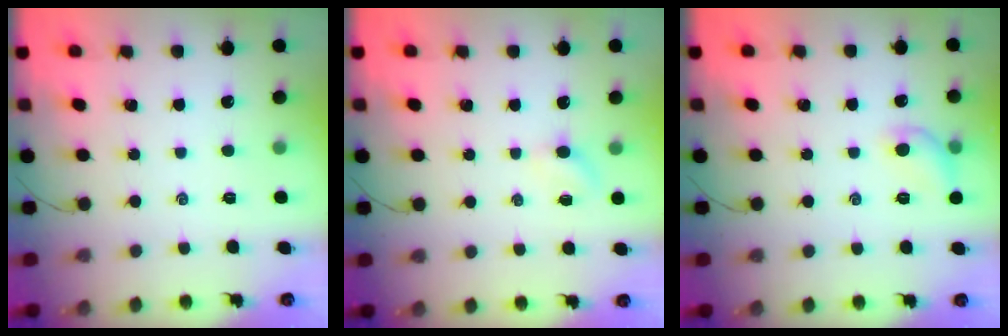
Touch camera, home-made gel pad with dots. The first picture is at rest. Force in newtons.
{"total": 2.1, "press": 2.0, "slide": 0.7}
{"total": 7.8, "press": 7.7, "slide": 1.0}